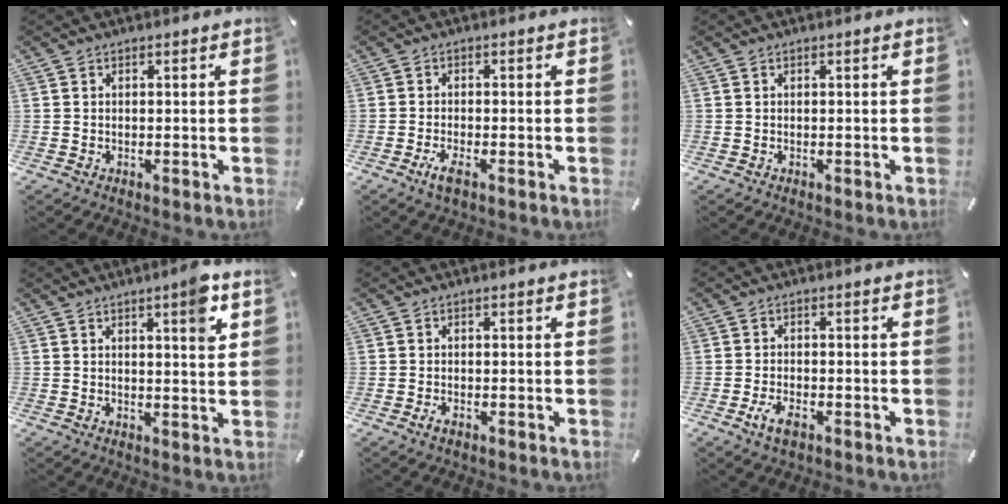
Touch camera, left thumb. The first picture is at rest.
{"total": 2.9, "force": [-1.6, 0.9, 2.3], "torque": [-0.050, 0.000, -0.031]}
{"total": 0.0}
{"total": 6.4, "force": [3.0, 1.1, 5.5], "torque": [-0.074, -0.016, 0.041]}
{"total": 1.2, "force": [-0.7, 0.5, 0.8], "torque": [-0.015, 0.002, -0.014]}
{"total": 3.8, "force": [-2.1, 1.8, 2.6], "torque": [-0.060, 0.003, -0.040]}